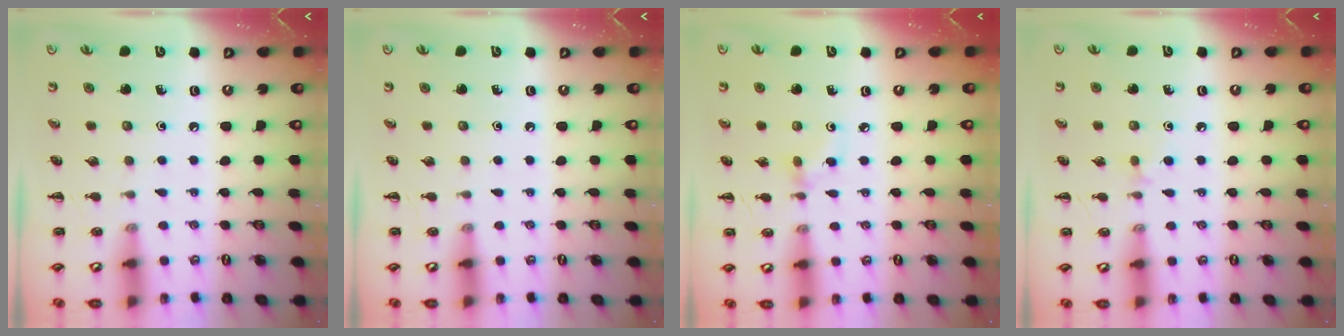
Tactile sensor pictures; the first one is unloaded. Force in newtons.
{"total": 0.0}
{"total": 2.8, "press": 2.6, "slide": 1.0}
{"total": 3.4, "press": 3.1, "slide": 1.4}